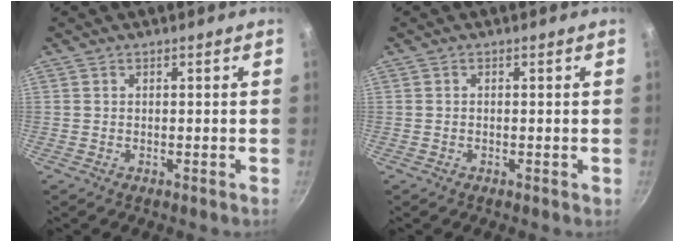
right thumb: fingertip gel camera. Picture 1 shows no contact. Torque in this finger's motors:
{"motor_torque": [-0.46, 0.20, 0.45, -0.03, 0.02]}